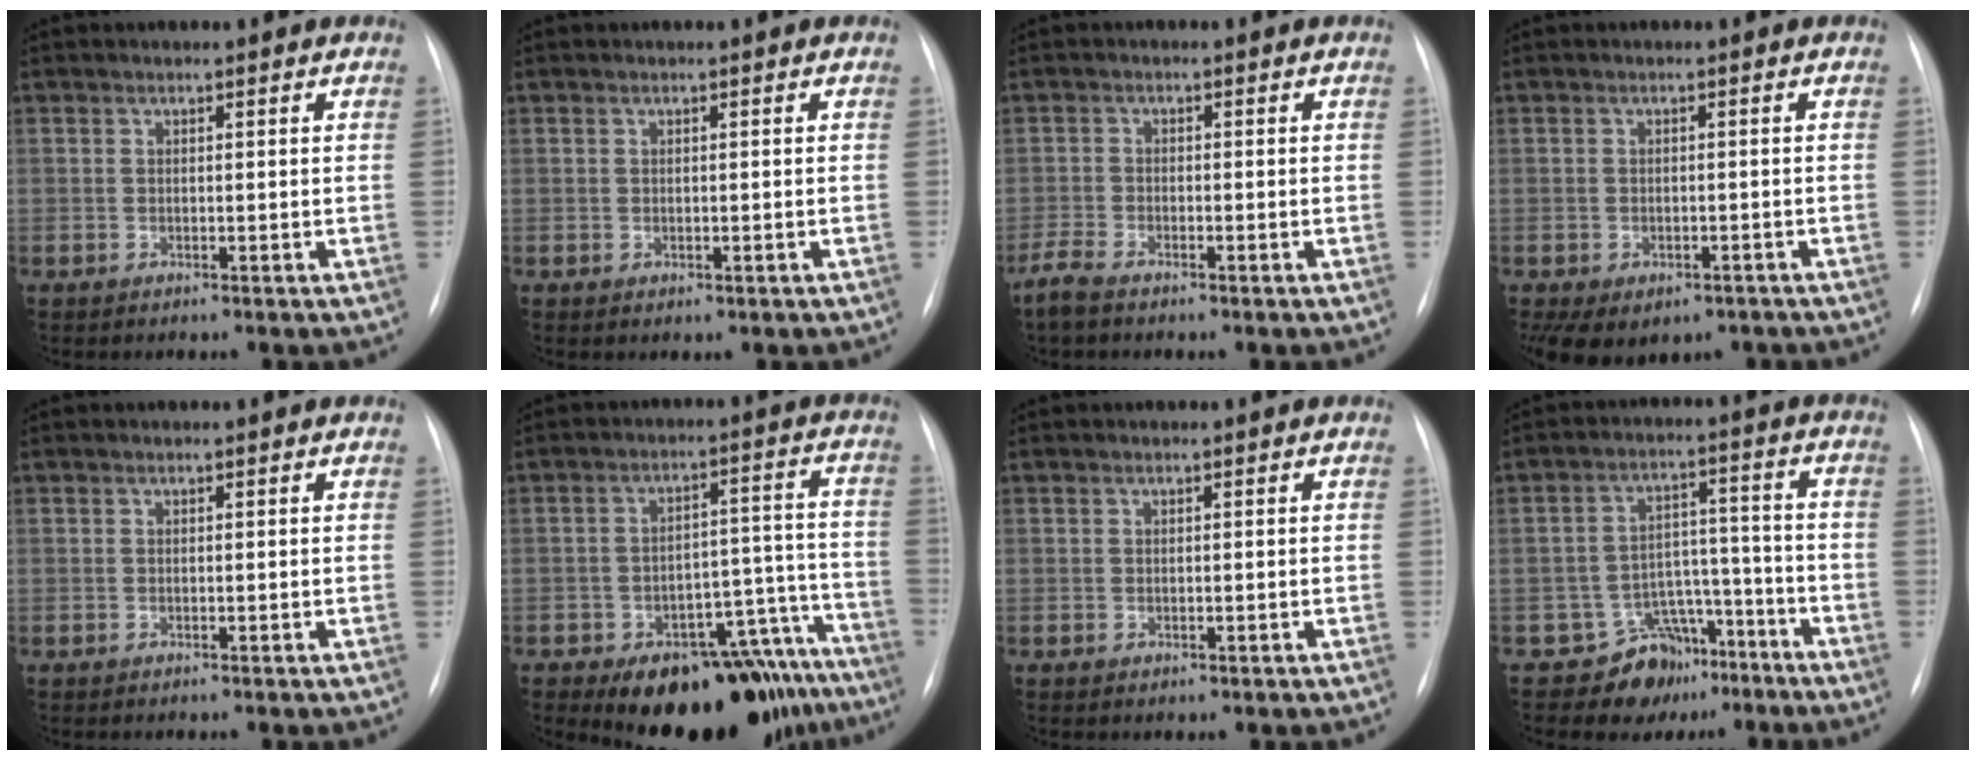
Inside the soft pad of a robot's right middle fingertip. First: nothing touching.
{"total": 0.5, "force": [-0.1, 0.4, 0.3], "torque": [-0.006, -0.001, 0.001]}
{"total": 3.0, "force": [-2.5, 0.7, 1.6], "torque": [-0.039, -0.007, -0.047]}
{"total": 10.1, "force": [-6.2, 6.6, 4.5], "torque": [-0.092, 0.004, -0.075]}
{"total": 0.0}
{"total": 19.3, "force": [-15.1, 7.9, 9.3], "torque": [-0.047, 0.046, -0.195]}
{"total": 0.0}
{"total": 7.9, "force": [-5.6, 5.5, 1.3], "torque": [-0.001, 0.048, -0.081]}